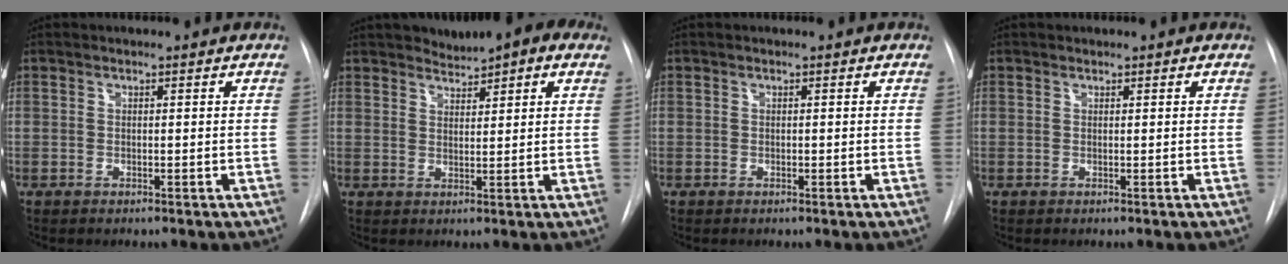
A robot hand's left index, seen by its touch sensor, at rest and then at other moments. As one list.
[{"total": 6.5, "force": [5.1, 1.8, 3.5], "torque": [-0.050, 0.015, 0.062]}, {"total": 0.0}, {"total": 0.0}]